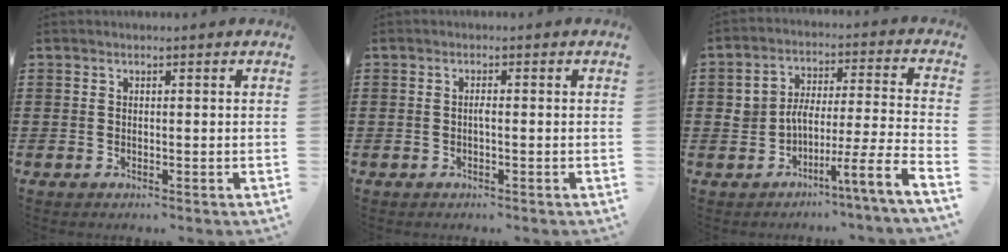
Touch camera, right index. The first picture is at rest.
{"total": 1.0, "force": [-0.3, 0.1, 0.9], "torque": [-0.019, -0.003, -0.005]}
{"total": 6.8, "force": [-4.4, 0.1, 5.2], "torque": [-0.092, -0.011, -0.087]}